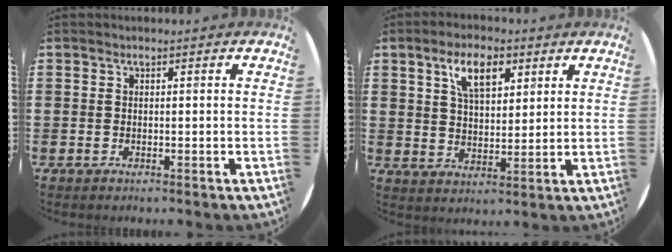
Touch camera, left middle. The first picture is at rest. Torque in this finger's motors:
{"motor_torque": [1.52, -0.62, 0.32, 0.19]}